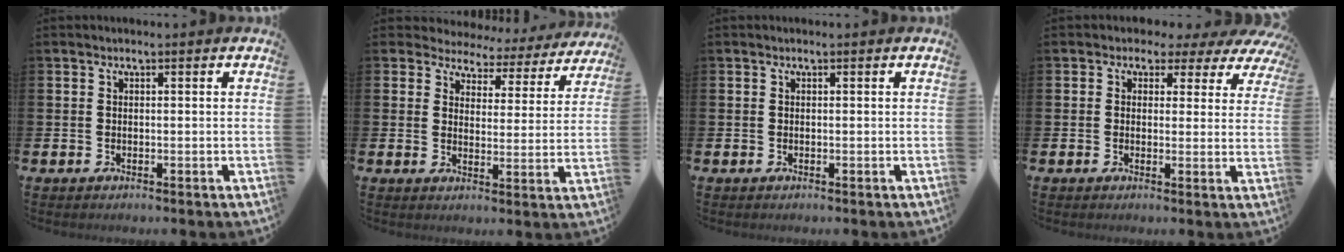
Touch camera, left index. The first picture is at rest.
{"total": 3.8, "force": [3.4, 1.7, 0.0], "torque": [-0.016, -0.036, 0.052]}
{"total": 0.0}
{"total": 1.9, "force": [0.6, 1.7, 0.4], "torque": [-0.015, -0.008, 0.001]}